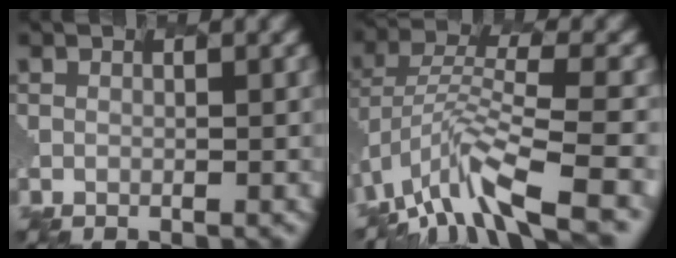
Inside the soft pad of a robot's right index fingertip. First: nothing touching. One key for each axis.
{"total": 7.6, "fx": -4.8, "fy": 2.4, "fz": 5.4, "tx": -0.105, "ty": 0.003, "tz": -0.100}